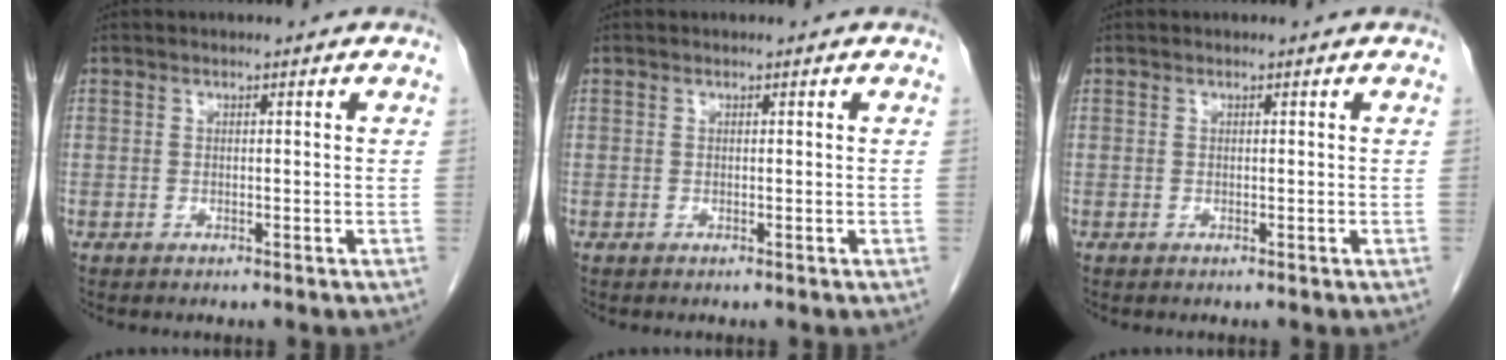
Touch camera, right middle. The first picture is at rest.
{"total": 0.0}
{"total": 0.0}